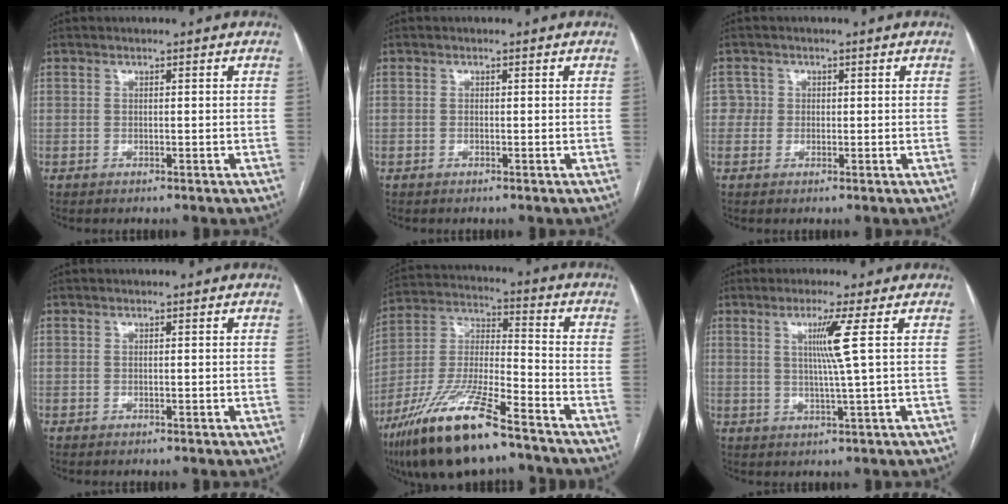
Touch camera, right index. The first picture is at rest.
{"total": 0.0}
{"total": 2.0, "force": [0.1, 2.0, -0.2], "torque": [0.022, 0.007, -0.004]}
{"total": 0.0}
{"total": 18.1, "force": [-12.3, 3.1, 13.0], "torque": [-0.285, -0.030, -0.228]}
{"total": 5.1, "force": [1.4, -1.7, 4.6], "torque": [-0.090, -0.007, 0.027]}